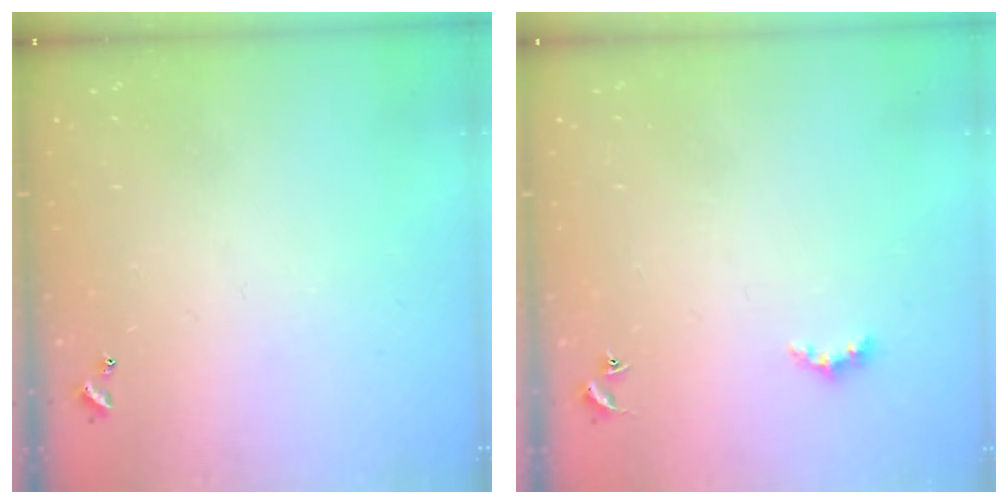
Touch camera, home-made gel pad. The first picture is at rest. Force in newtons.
{"total": 2.2, "press": 2.2, "slide": 0.4}